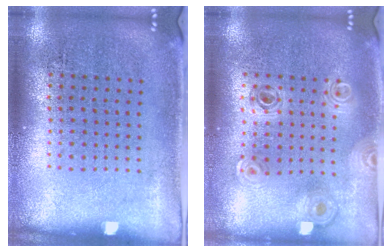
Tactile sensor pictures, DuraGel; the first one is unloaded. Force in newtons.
{"total": 0.8, "press": 0.8, "slide": 0.2}